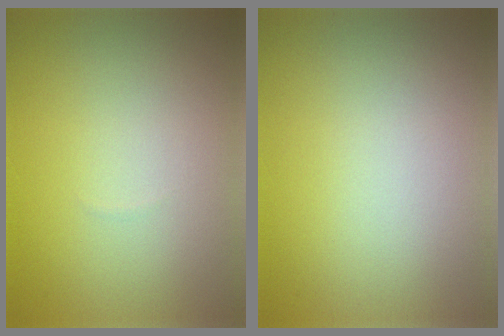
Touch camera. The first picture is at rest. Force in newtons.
{"total": 0.0}